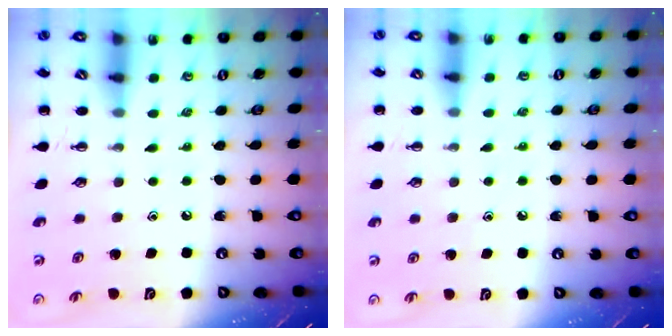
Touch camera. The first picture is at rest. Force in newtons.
{"total": 5.7, "press": 5.4, "slide": 1.9}